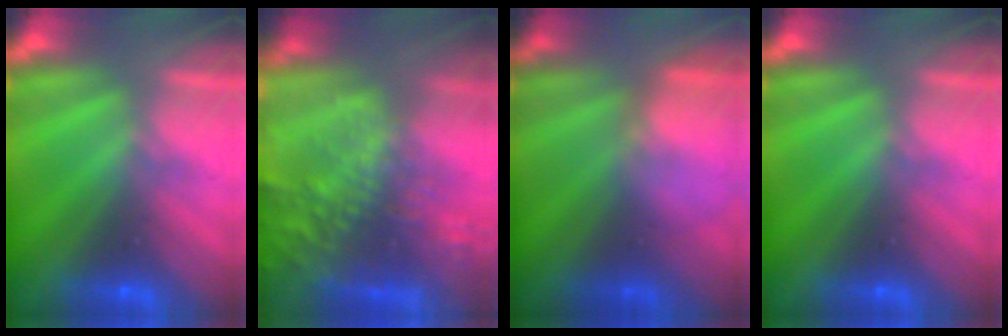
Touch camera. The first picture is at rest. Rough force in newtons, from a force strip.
{"total": 9.6}
{"total": 3.7}
{"total": 0.0}